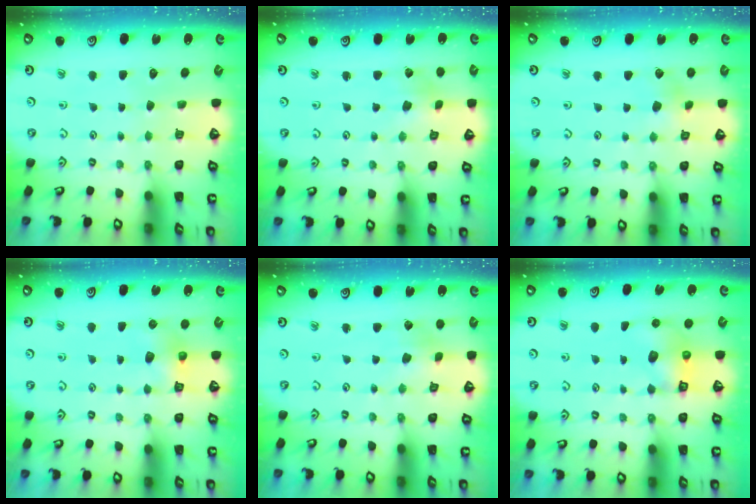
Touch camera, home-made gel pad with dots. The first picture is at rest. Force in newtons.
{"total": 2.3, "press": 2.3, "slide": 0.5}
{"total": 4.6, "press": 4.5, "slide": 0.9}
{"total": 6.3, "press": 6.3, "slide": 0.4}
{"total": 3.1, "press": 3.1, "slide": 0.3}
{"total": 6.8, "press": 6.8, "slide": 0.7}